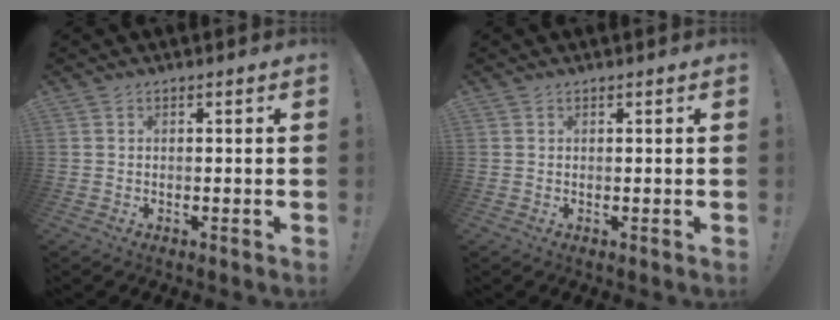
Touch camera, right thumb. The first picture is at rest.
{"total": 0.0}